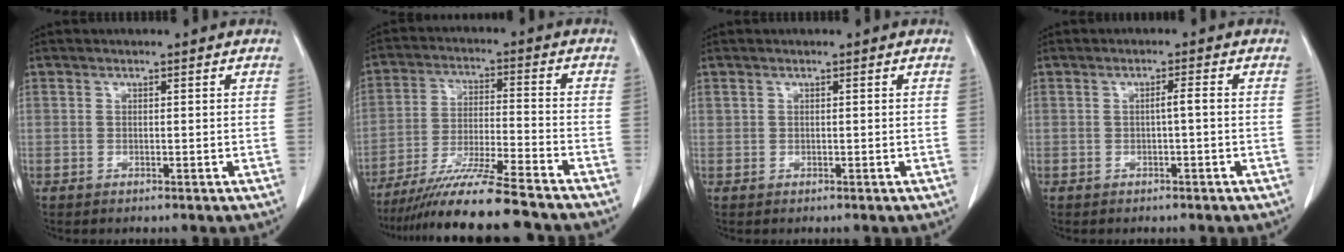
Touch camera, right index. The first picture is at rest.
{"total": 14.8, "force": [-12.7, -0.8, 7.6], "torque": [-0.133, -0.027, -0.215]}
{"total": 0.0}
{"total": 1.4, "force": [-0.3, -0.3, 1.3], "torque": [-0.021, 0.003, -0.004]}